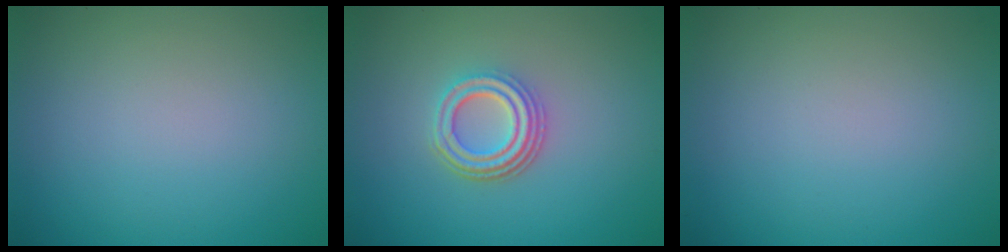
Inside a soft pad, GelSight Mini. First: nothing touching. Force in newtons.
{"total": 3.9, "press": 3.1, "slide": 2.4}
{"total": 0.0}